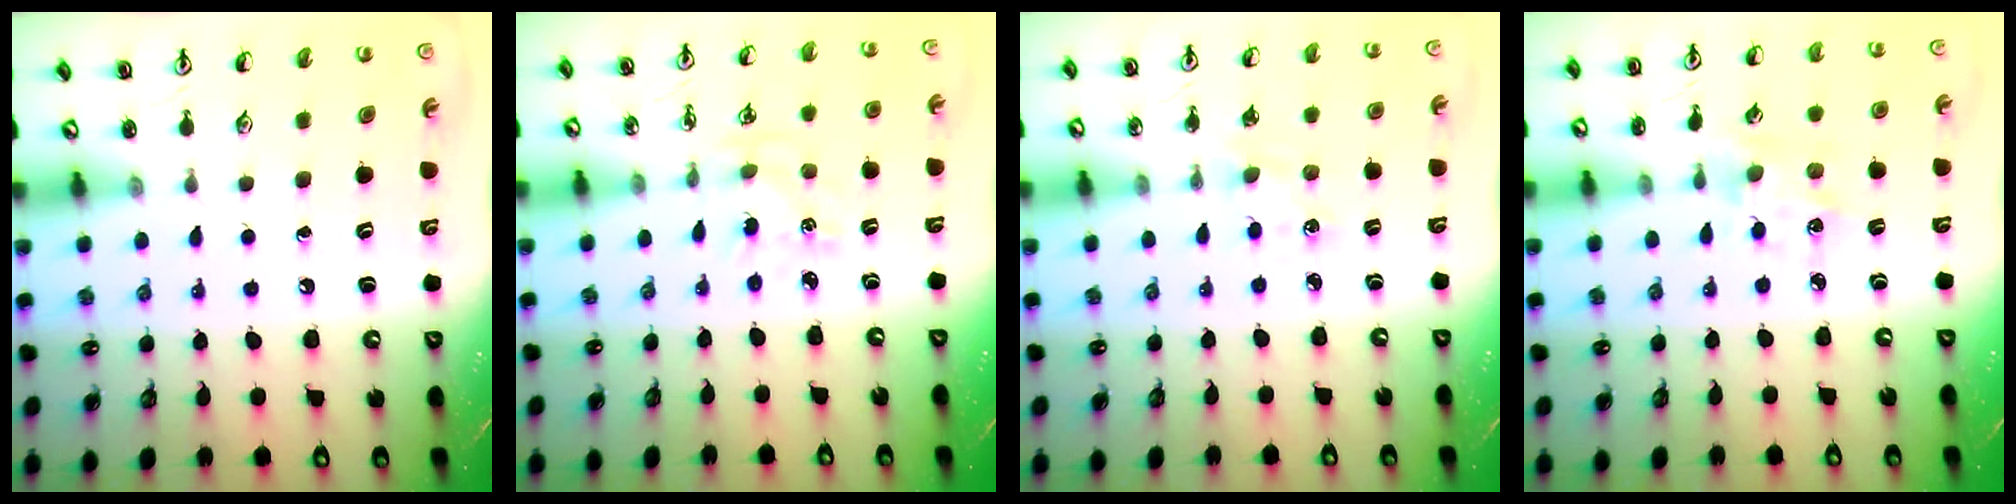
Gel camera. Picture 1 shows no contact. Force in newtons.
{"total": 1.0, "press": 1.0, "slide": 0.1}
{"total": 2.9, "press": 2.8, "slide": 0.4}
{"total": 2.2, "press": 2.2, "slide": 0.2}